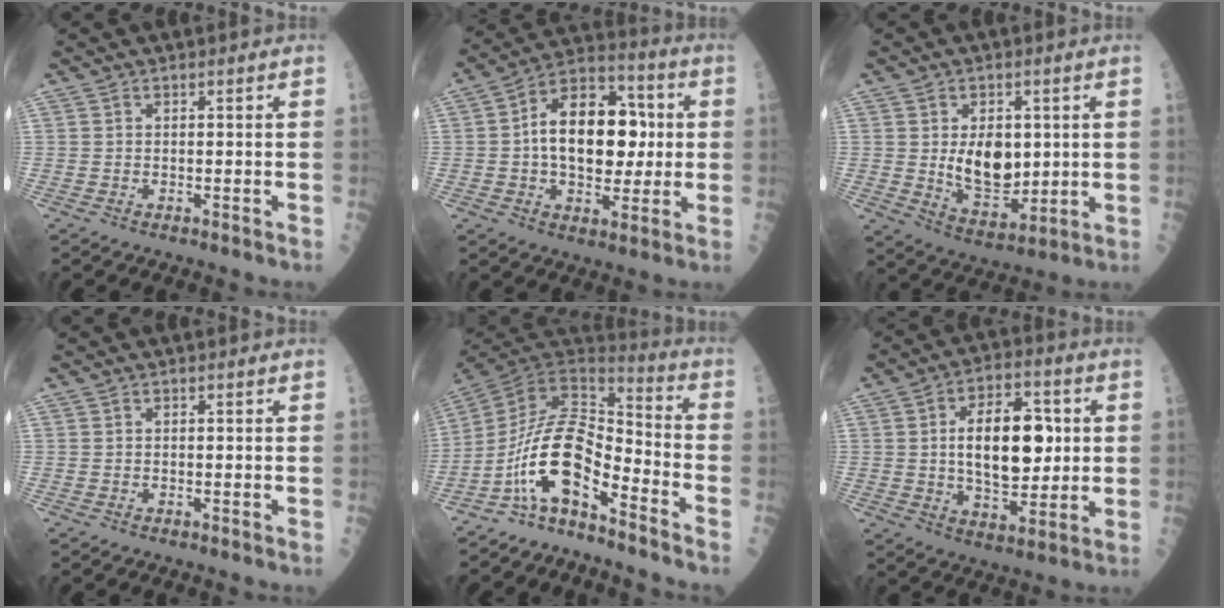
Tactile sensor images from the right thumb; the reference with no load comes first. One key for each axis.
{"total": 18.2, "fx": 1.0, "fy": 11.2, "fz": 14.3, "tx": -0.184, "ty": 0.028, "tz": 0.010}
{"total": 10.8, "fx": 1.1, "fy": 6.7, "fz": 8.5, "tx": -0.102, "ty": -0.021, "tz": 0.037}
{"total": 0.0}
{"total": 14.8, "fx": -8.0, "fy": 5.1, "fz": 11.3, "tx": -0.197, "ty": 0.089, "tz": -0.150}
{"total": 16.4, "fx": 1.8, "fy": 8.8, "fz": 13.7, "tx": -0.180, "ty": 0.001, "tz": 0.031}